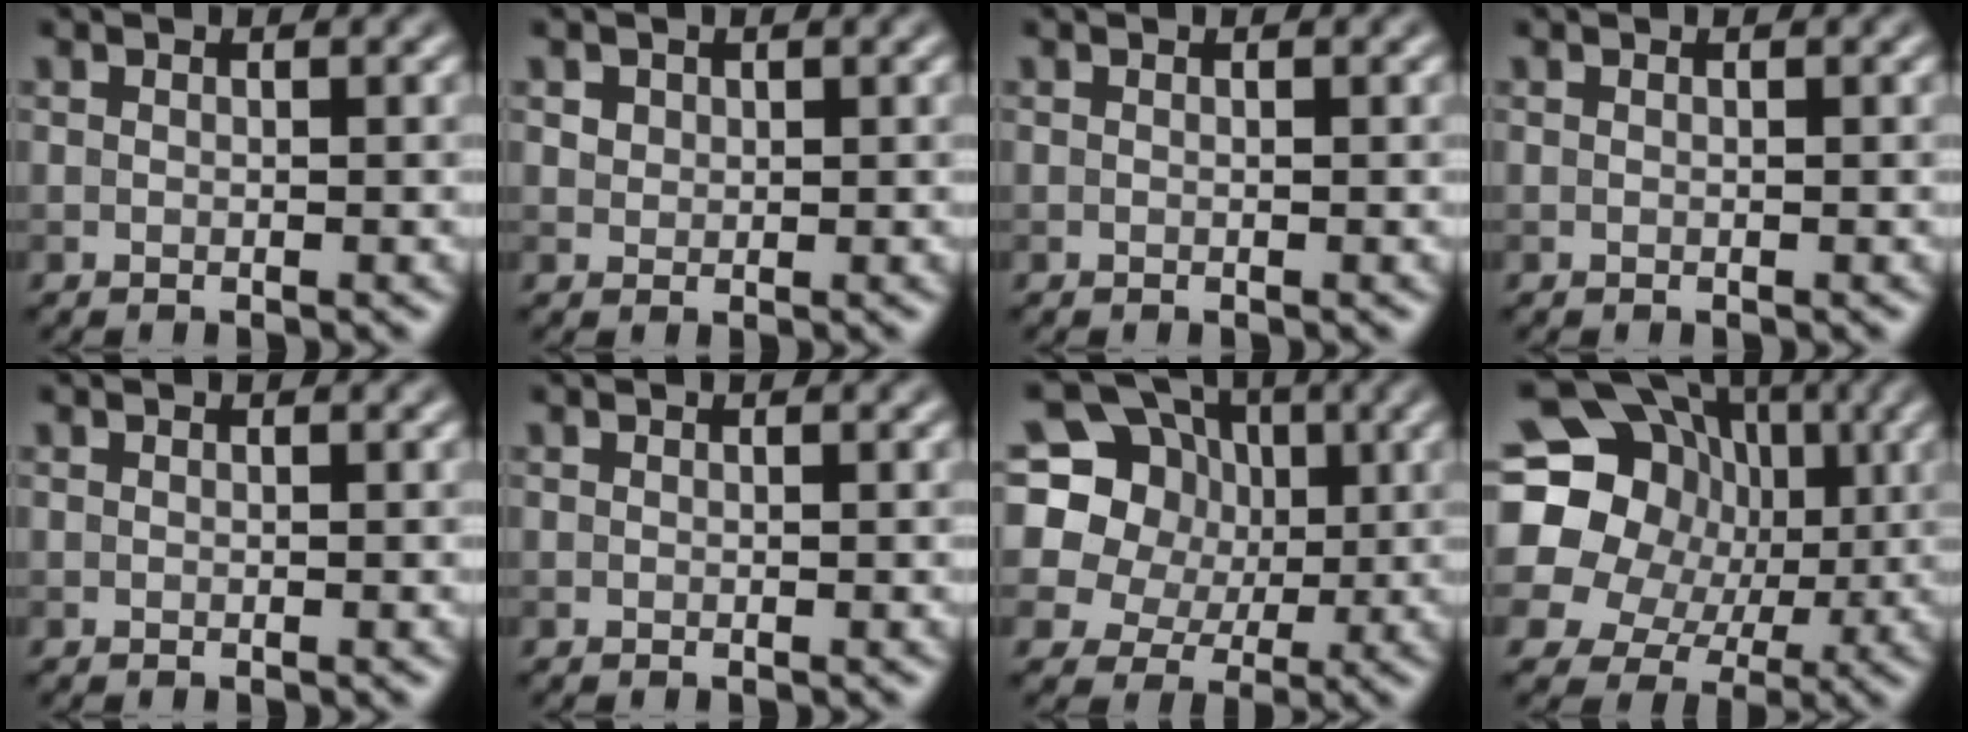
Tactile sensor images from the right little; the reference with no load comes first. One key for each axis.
{"total": 1.4, "fx": 0.8, "fy": 1.1, "fz": 0.5, "tx": -0.009, "ty": -0.006, "tz": 0.023}
{"total": 0.0}
{"total": 0.0}
{"total": 0.0}
{"total": 0.0}
{"total": 18.4, "fx": 5.9, "fy": 16.0, "fz": 7.1, "tx": -0.180, "ty": 0.055, "tz": 0.082}
{"total": 21.5, "fx": 2.8, "fy": 19.7, "fz": 8.1, "tx": -0.181, "ty": 0.017, "tz": 0.010}